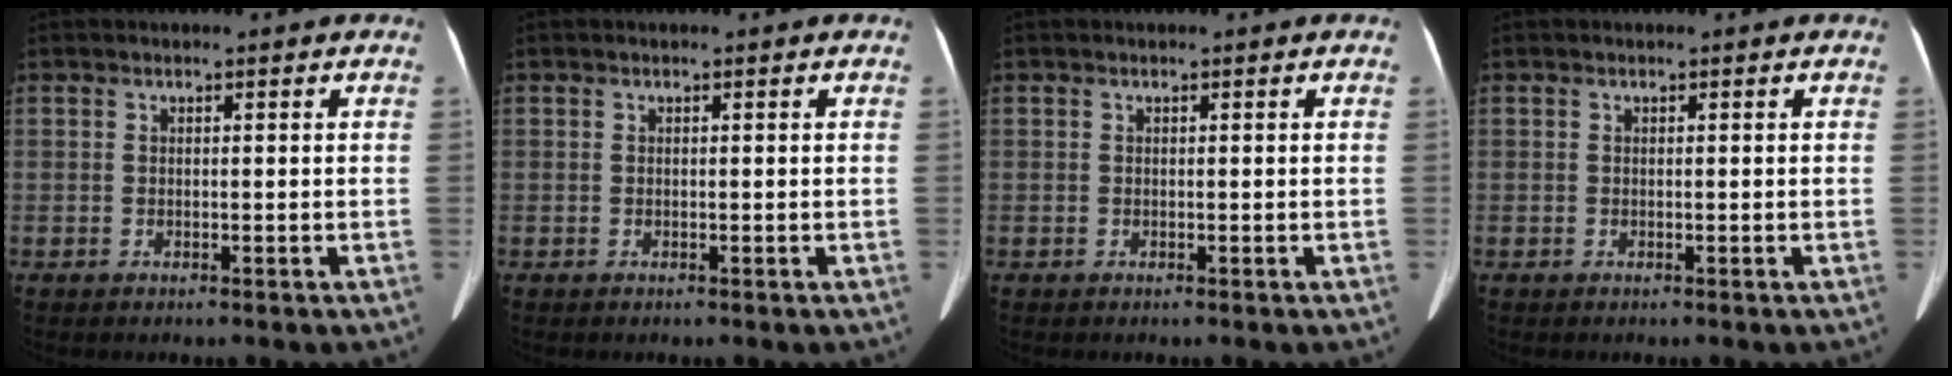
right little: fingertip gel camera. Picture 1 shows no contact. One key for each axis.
{"total": 0.0}
{"total": 0.0}
{"total": 0.0}